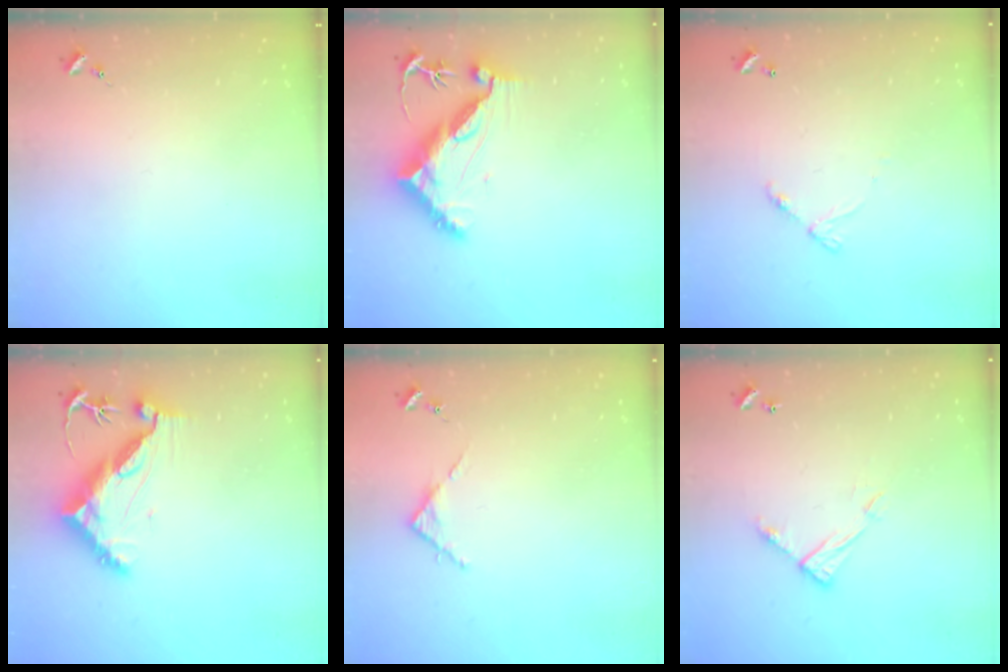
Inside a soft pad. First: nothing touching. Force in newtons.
{"total": 11.3, "press": 11.2, "slide": 1.4}
{"total": 6.5, "press": 6.4, "slide": 0.5}
{"total": 11.3, "press": 11.2, "slide": 1.4}
{"total": 3.6, "press": 3.6, "slide": 0.3}
{"total": 9.6, "press": 9.6, "slide": 0.3}